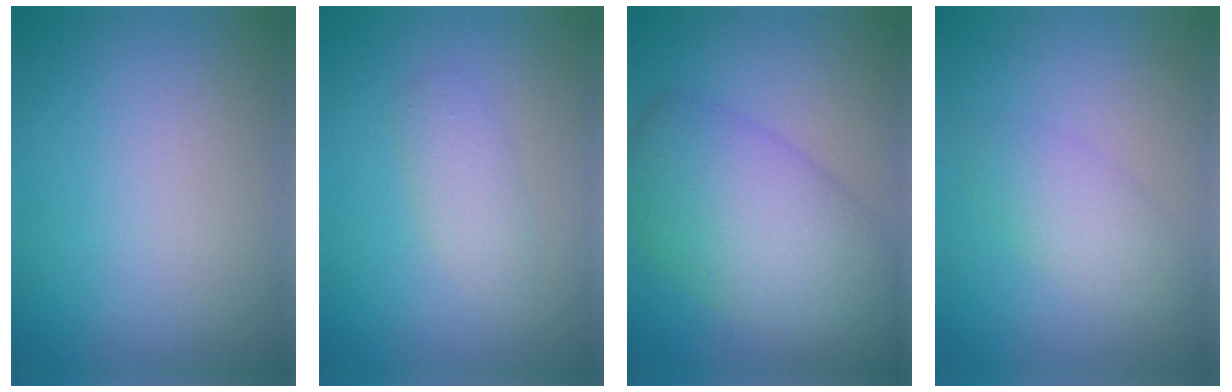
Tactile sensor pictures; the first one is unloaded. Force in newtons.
{"total": 2.4, "press": 2.4, "slide": 0.2}
{"total": 8.8, "press": 8.8, "slide": 0.5}
{"total": 2.4, "press": 2.4, "slide": 0.1}